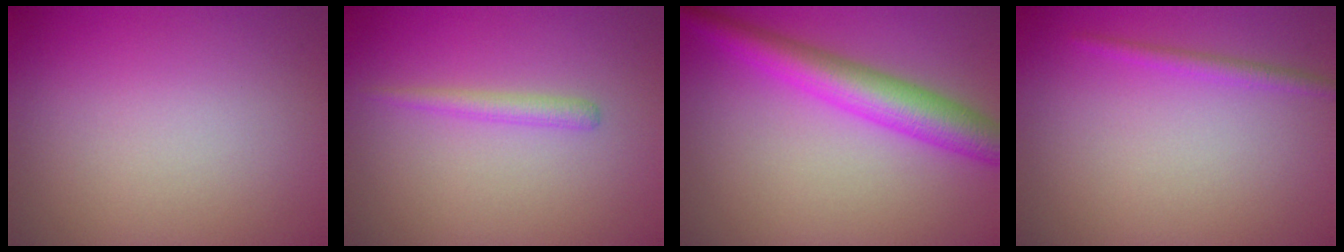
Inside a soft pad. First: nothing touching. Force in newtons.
{"total": 1.3, "press": 1.3, "slide": 0.1}
{"total": 5.6, "press": 5.6, "slide": 0.1}
{"total": 1.3, "press": 1.3, "slide": 0.1}